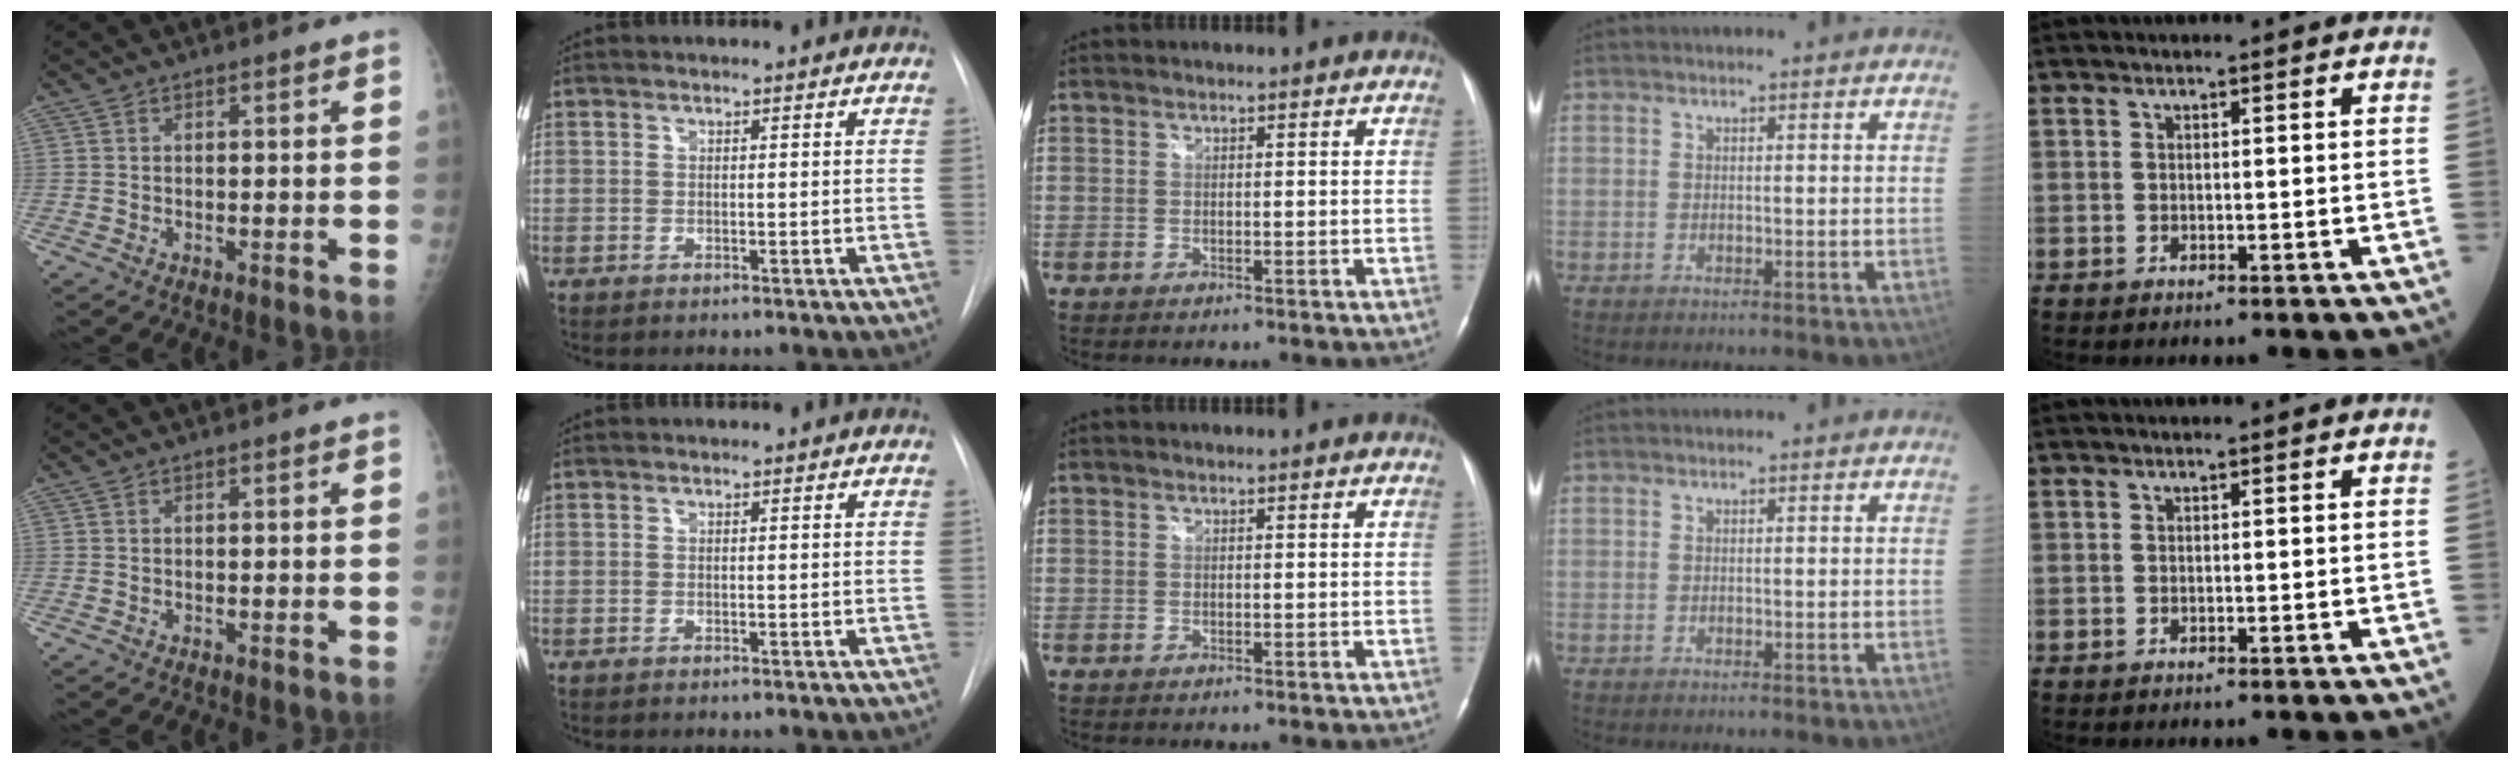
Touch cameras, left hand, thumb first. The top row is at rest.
{}